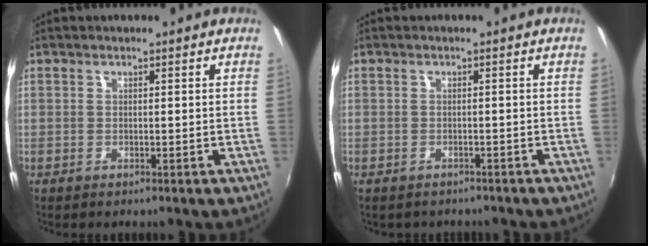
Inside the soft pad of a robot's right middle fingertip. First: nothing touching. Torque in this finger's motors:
{"motor_torque": [-0.43, -1.07, -0.02, 0.00]}